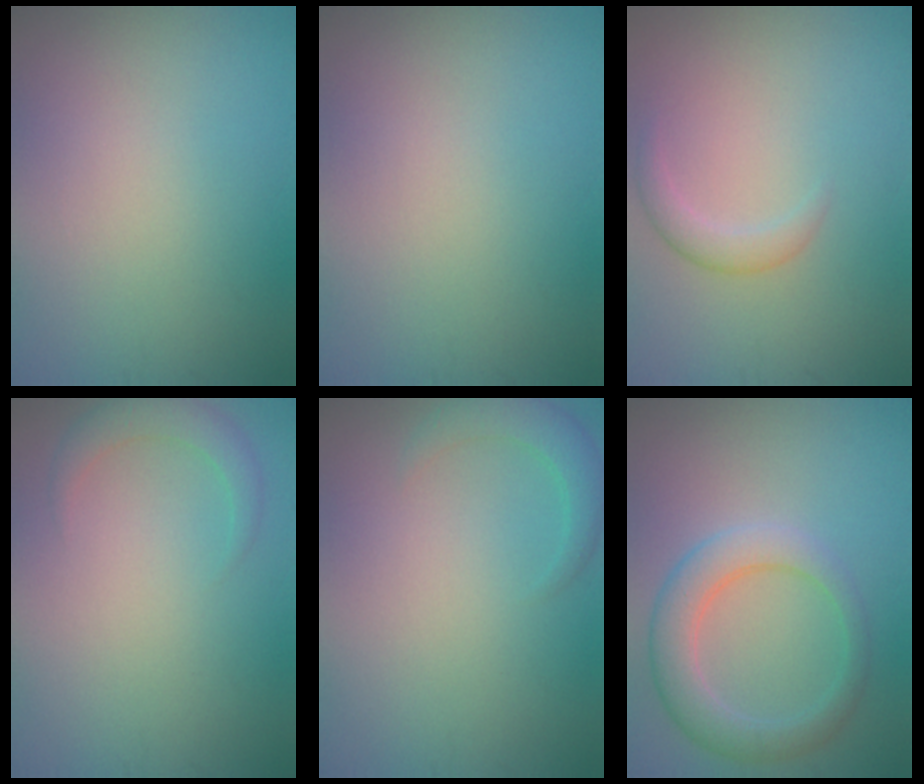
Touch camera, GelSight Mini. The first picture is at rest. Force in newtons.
{"total": 0.0}
{"total": 1.6, "press": 1.6, "slide": 0.1}
{"total": 2.1, "press": 2.1, "slide": 0.2}
{"total": 2.4, "press": 2.4, "slide": 0.2}
{"total": 4.4, "press": 4.4, "slide": 0.2}